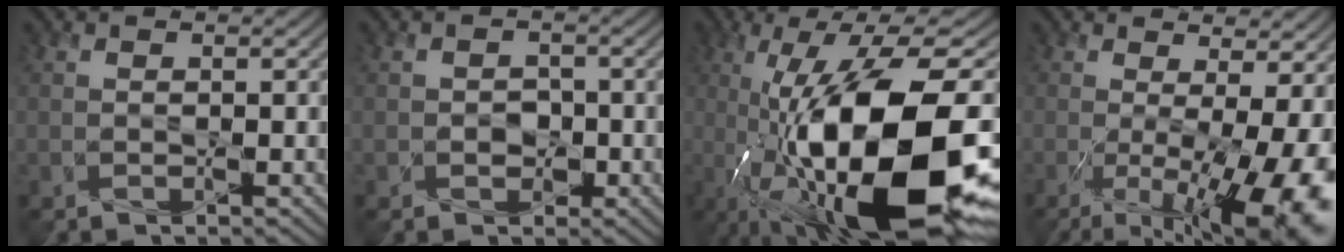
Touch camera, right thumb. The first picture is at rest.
{"total": 1.9, "force": [-0.8, 1.6, 0.5], "torque": [-0.009, -0.006, -0.012]}
{"total": 19.4, "force": [-5.2, 6.6, 17.5], "torque": [-0.322, -0.002, -0.085]}
{"total": 14.7, "force": [-3.2, 5.4, 13.3], "torque": [-0.185, -0.033, -0.021]}